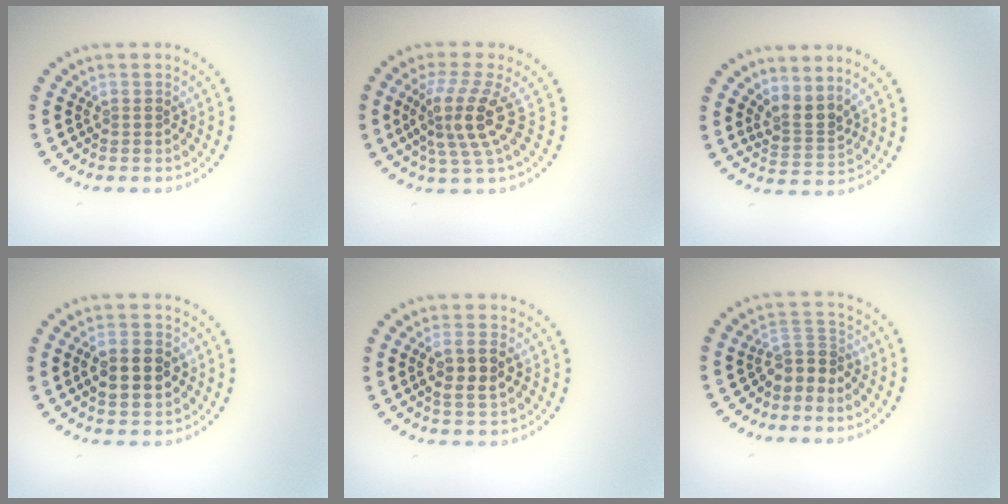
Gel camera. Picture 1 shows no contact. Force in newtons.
{"total": 4.4, "press": 3.3, "slide": 2.9}
{"total": 2.7, "press": 1.8, "slide": 1.9}
{"total": 4.6, "press": 4.6, "slide": 0.1}
{"total": 3.2, "press": 3.2, "slide": 0.8}
{"total": 2.6, "press": 2.0, "slide": 1.8}